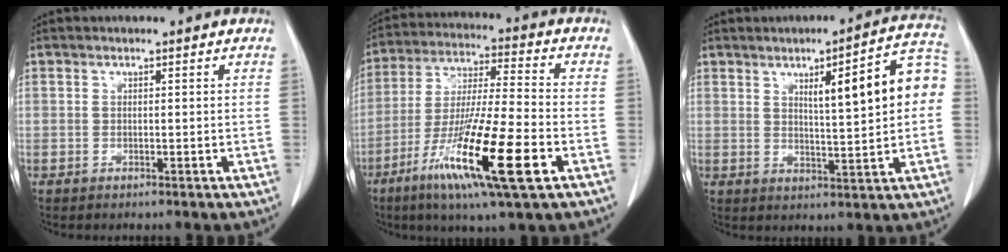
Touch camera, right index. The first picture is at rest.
{"total": 18.2, "force": [-7.8, 0.7, 16.4], "torque": [-0.314, -0.040, -0.140]}
{"total": 11.9, "force": [2.2, 1.6, 11.6], "torque": [-0.156, 0.029, 0.031]}